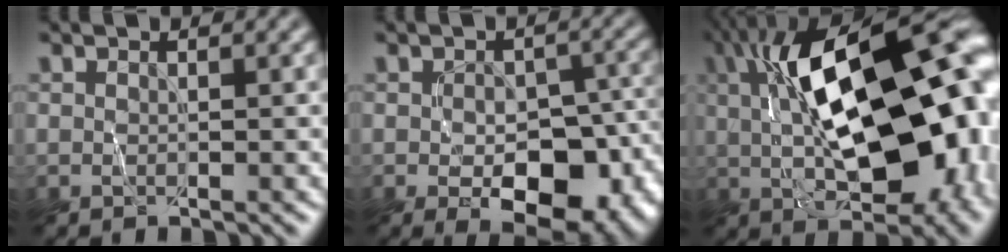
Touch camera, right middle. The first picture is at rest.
{"total": 9.8, "force": [-3.8, 5.1, 7.4], "torque": [-0.107, -0.009, -0.047]}
{"total": 18.6, "force": [1.4, 8.9, 16.3], "torque": [-0.225, 0.015, 0.024]}